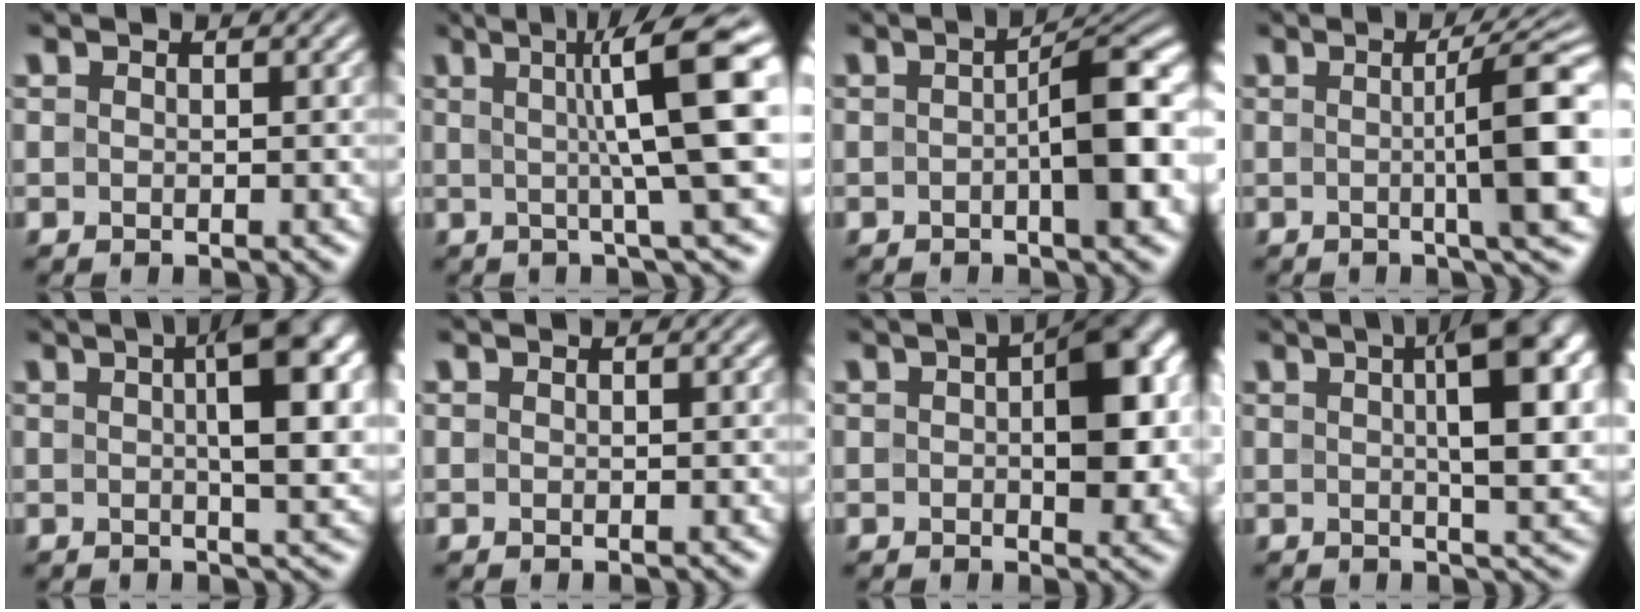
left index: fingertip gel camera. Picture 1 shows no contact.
{"total": 10.0, "force": [1.6, 1.5, 9.7], "torque": [-0.116, 0.020, 0.020]}
{"total": 6.2, "force": [-0.8, 1.6, 5.9], "torque": [-0.078, 0.010, -0.015]}
{"total": 7.7, "force": [0.1, 1.2, 7.6], "torque": [-0.098, 0.006, -0.001]}
{"total": 7.9, "force": [1.8, 2.1, 7.4], "torque": [-0.089, 0.012, 0.024]}
{"total": 0.0}
{"total": 8.1, "force": [0.9, 4.1, 6.9], "torque": [-0.083, 0.010, 0.008]}
{"total": 8.9, "force": [2.1, 2.5, 8.3], "torque": [-0.105, 0.012, 0.031]}